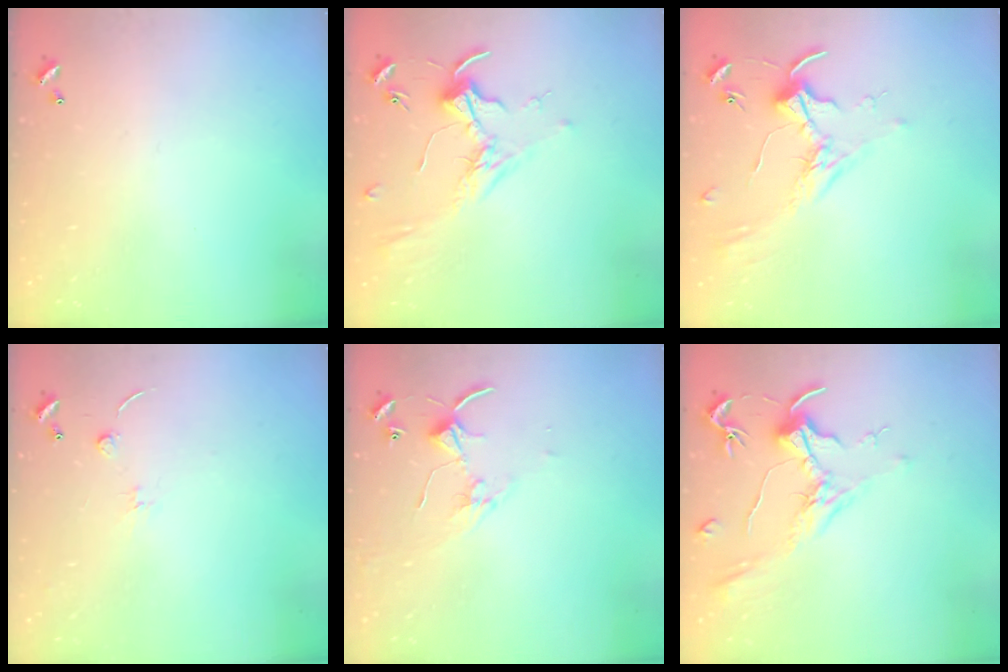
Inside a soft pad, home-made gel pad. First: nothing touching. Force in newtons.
{"total": 1.8, "press": 1.6, "slide": 0.7}
{"total": 1.8, "press": 1.8, "slide": 0.4}
{"total": 1.3, "press": 1.2, "slide": 0.5}
{"total": 5.5, "press": 5.5, "slide": 0.3}
{"total": 1.9, "press": 1.7, "slide": 0.9}